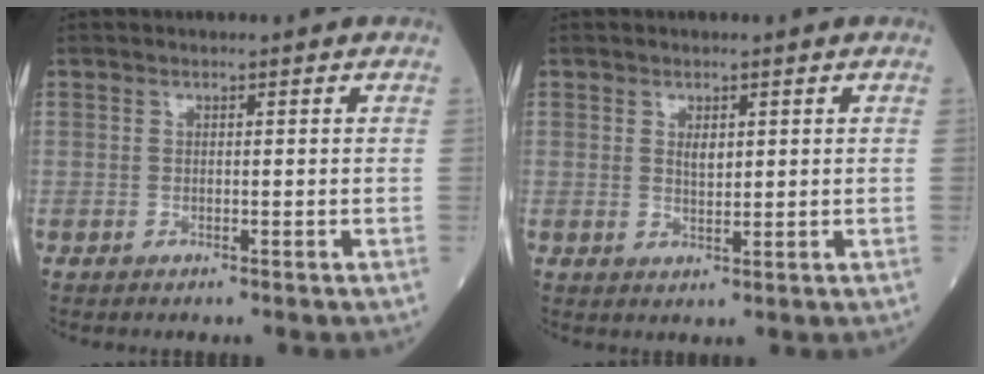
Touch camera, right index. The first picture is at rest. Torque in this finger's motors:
{"motor_torque": [0.38, 0.27, 0.18, 0.04]}